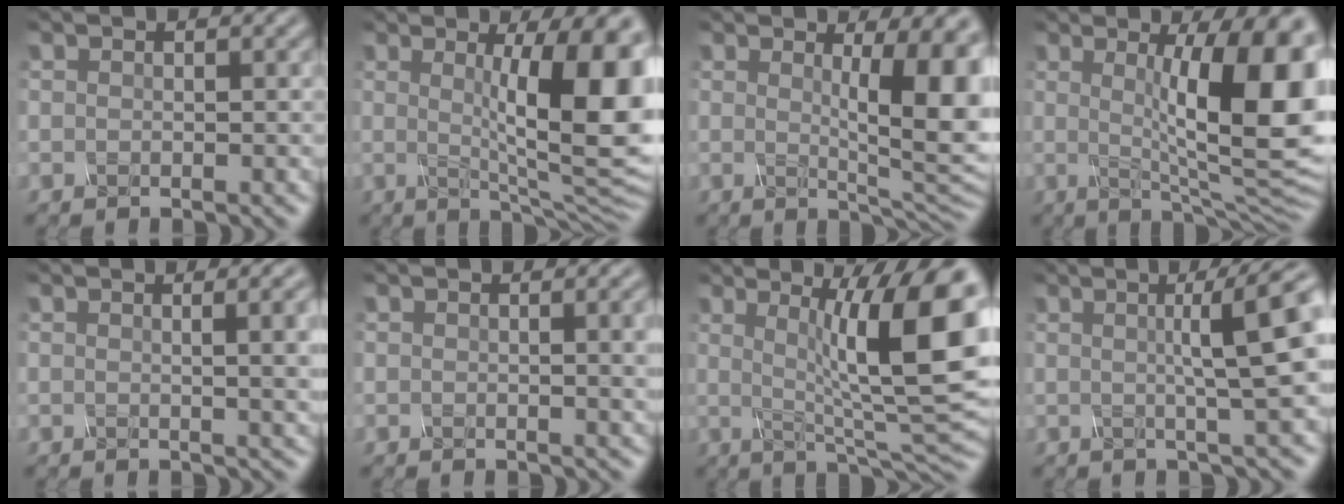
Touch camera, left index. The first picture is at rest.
{"total": 12.3, "force": [1.8, 2.9, 11.9], "torque": [-0.146, -0.010, 0.031]}
{"total": 9.8, "force": [1.7, 2.5, 9.4], "torque": [-0.111, -0.009, 0.029]}
{"total": 13.7, "force": [1.9, 3.3, 13.1], "torque": [-0.159, -0.006, 0.035]}
{"total": 6.9, "force": [1.2, 2.9, 6.1], "torque": [-0.021, 0.020, 0.007]}
{"total": 3.9, "force": [0.3, 1.5, 3.6], "torque": [-0.026, 0.010, 0.002]}
{"total": 12.2, "force": [2.0, 2.6, 11.7], "torque": [-0.156, 0.002, 0.035]}
{"total": 6.8, "force": [1.2, 1.2, 6.5], "torque": [-0.069, 0.015, 0.019]}